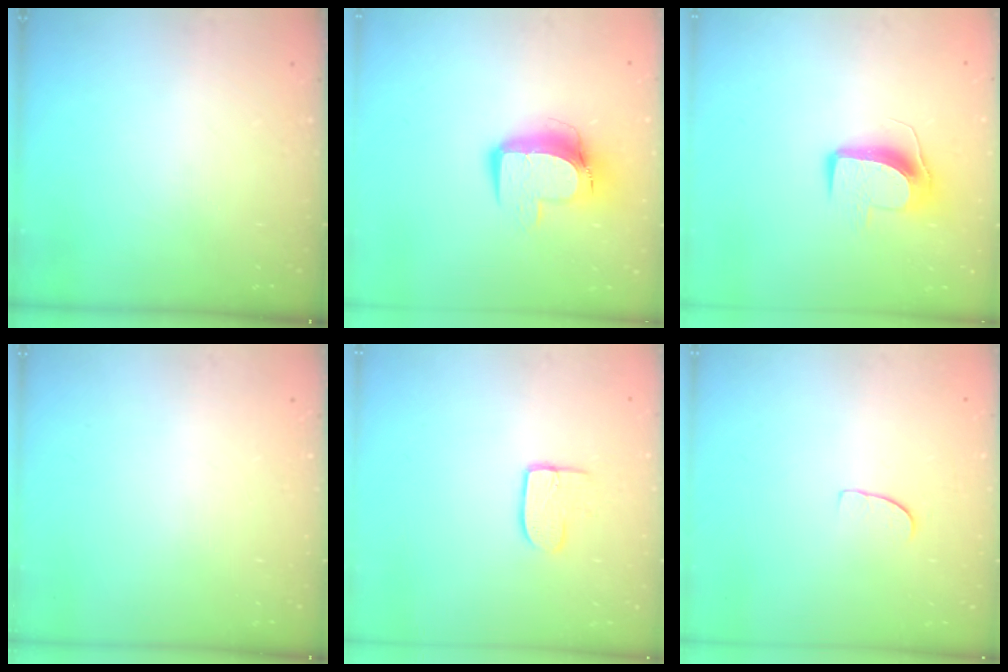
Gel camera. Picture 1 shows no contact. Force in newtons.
{"total": 11.0, "press": 10.9, "slide": 1.1}
{"total": 9.6, "press": 9.6, "slide": 0.2}
{"total": 0.0}
{"total": 7.9, "press": 7.9, "slide": 0.5}
{"total": 5.4, "press": 5.4, "slide": 0.3}